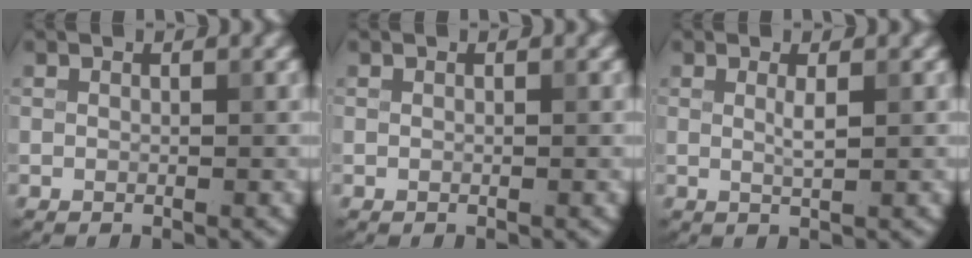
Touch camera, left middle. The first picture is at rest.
{"total": 0.0}
{"total": 1.2, "force": [0.3, 0.2, 1.1], "torque": [-0.021, 0.000, 0.003]}